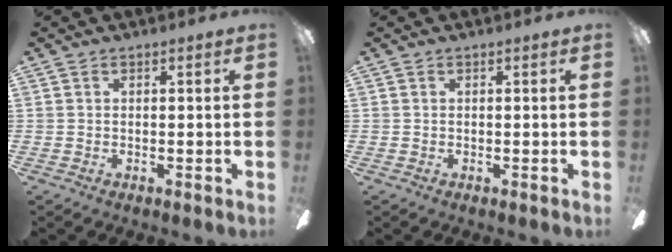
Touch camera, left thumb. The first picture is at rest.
{"total": 0.0}